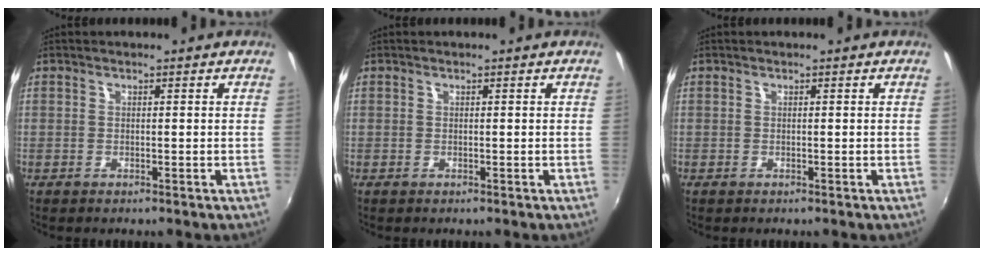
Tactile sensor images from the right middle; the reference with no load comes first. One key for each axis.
{"total": 0.0}
{"total": 0.0}